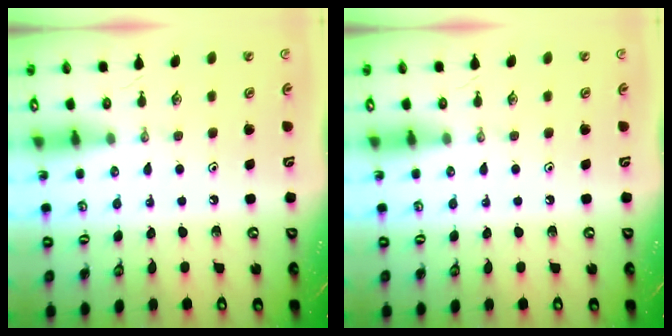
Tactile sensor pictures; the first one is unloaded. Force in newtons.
{"total": 0.0}